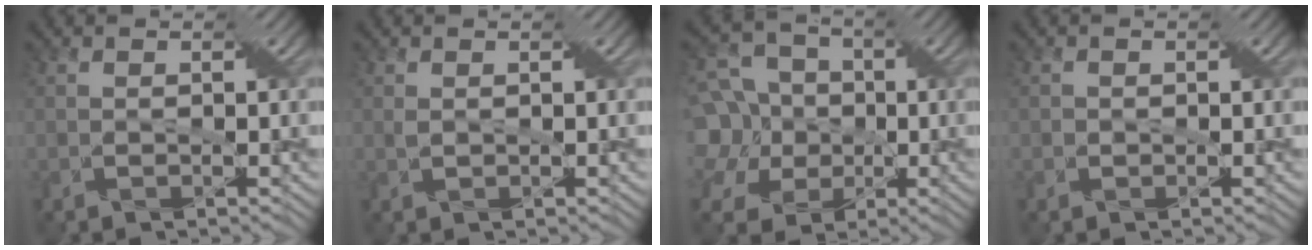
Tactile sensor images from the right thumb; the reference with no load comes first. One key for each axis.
{"total": 0.7, "fx": 0.3, "fy": 0.2, "fz": 0.6, "tx": -0.018, "ty": 0.001, "tz": 0.005}
{"total": 13.3, "fx": -0.2, "fy": 11.6, "fz": 6.7, "tx": -0.237, "ty": 0.009, "tz": -0.019}
{"total": 0.9, "fx": 0.0, "fy": 0.8, "fz": 0.2, "tx": 0.004, "ty": 0.003, "tz": -0.008}